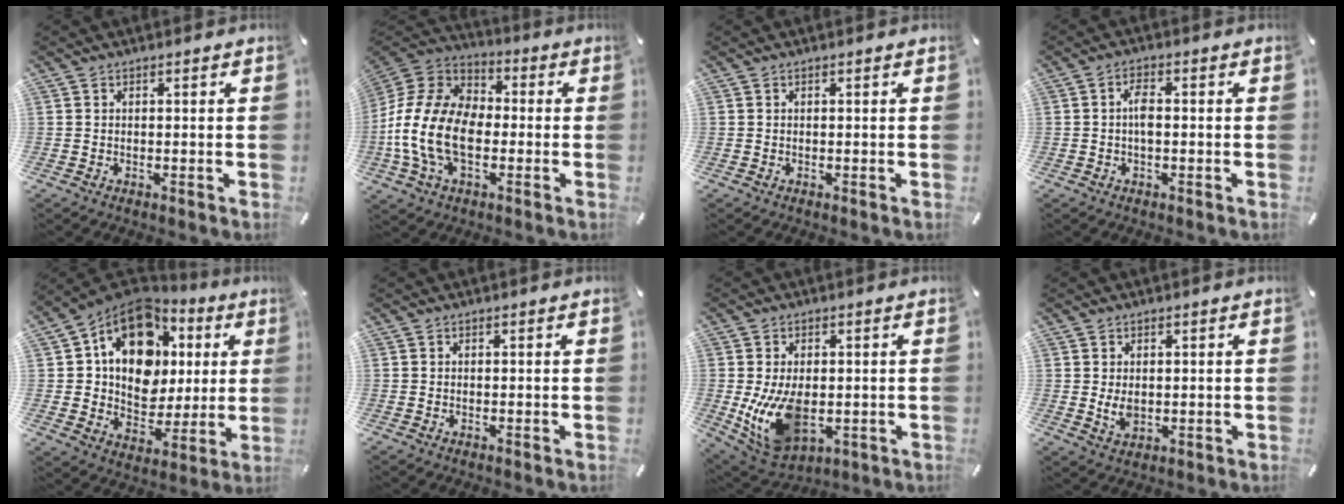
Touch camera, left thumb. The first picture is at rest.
{"total": 17.4, "force": [-4.7, 11.6, 12.1], "torque": [-0.262, 0.025, -0.084]}
{"total": 0.0}
{"total": 3.4, "force": [-0.3, 1.5, 3.1], "torque": [-0.065, 0.003, -0.009]}
{"total": 15.9, "force": [6.2, 12.4, 7.9], "torque": [-0.122, -0.036, 0.117]}
{"total": 0.0}
{"total": 12.9, "force": [-1.1, 8.5, 9.7], "torque": [-0.193, -0.015, -0.016]}
{"total": 3.6, "force": [0.2, 2.6, 2.6], "torque": [-0.062, -0.001, 0.002]}